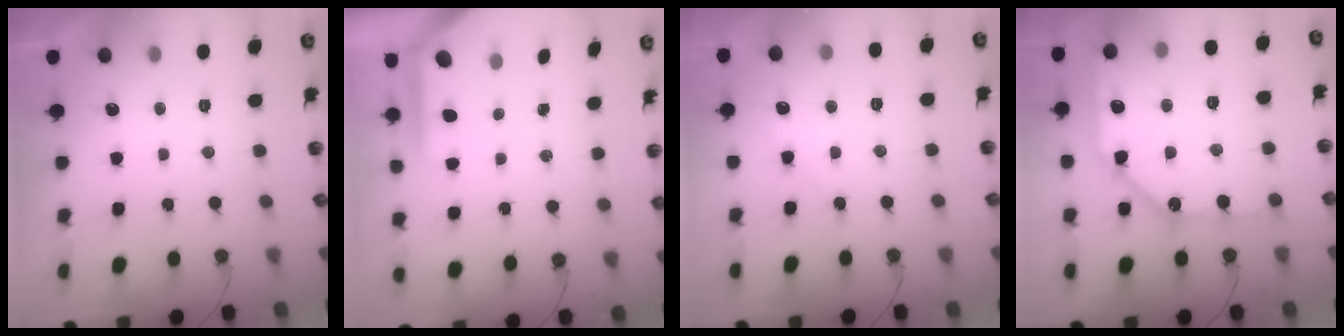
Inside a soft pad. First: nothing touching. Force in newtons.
{"total": 7.2, "press": 7.2, "slide": 0.7}
{"total": 3.7, "press": 3.7, "slide": 0.5}
{"total": 16.0, "press": 15.9, "slide": 1.8}